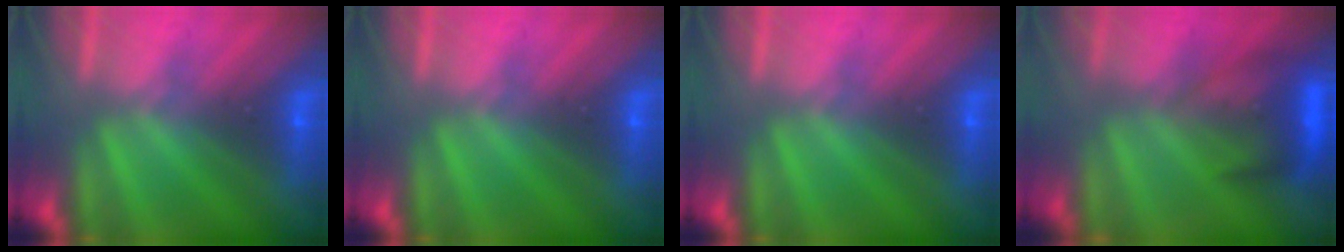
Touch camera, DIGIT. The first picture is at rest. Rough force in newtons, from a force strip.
{"total": 0.0}
{"total": 0.0}
{"total": 7.4}